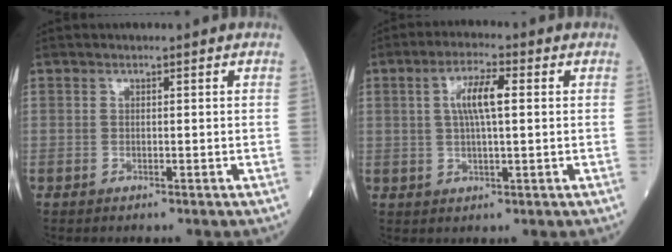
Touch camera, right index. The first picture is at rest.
{"total": 6.1, "force": [1.2, 1.1, 5.8], "torque": [-0.114, 0.011, 0.023]}